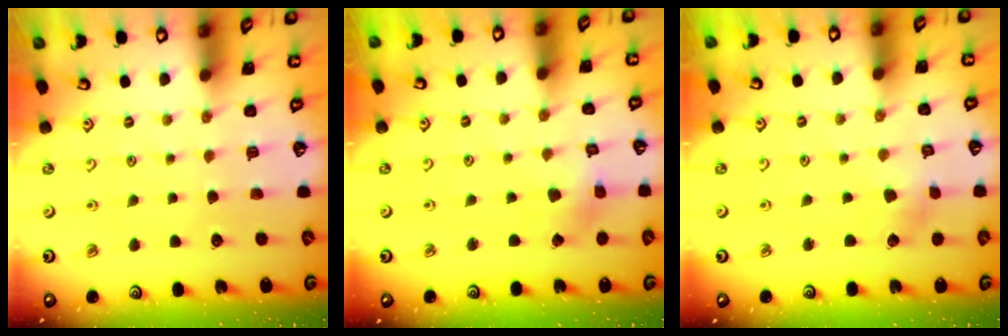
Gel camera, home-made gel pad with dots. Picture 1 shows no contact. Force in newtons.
{"total": 2.2, "press": 2.2, "slide": 0.2}
{"total": 2.6, "press": 2.6, "slide": 0.4}